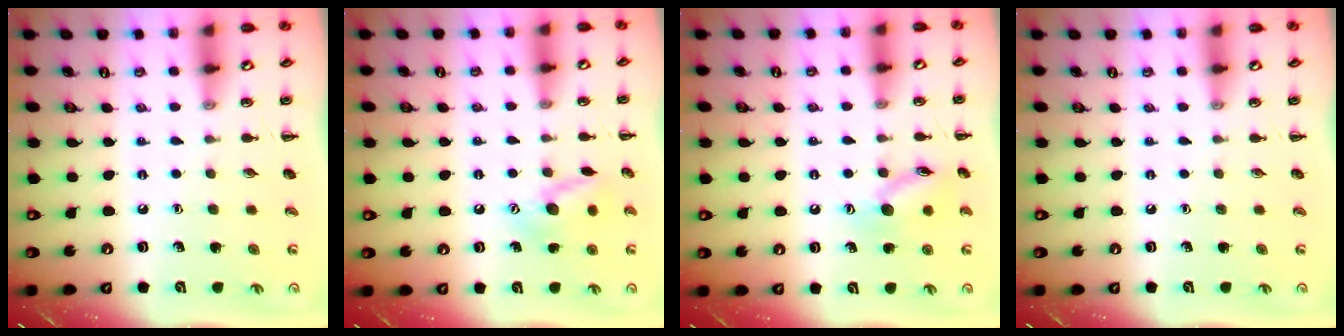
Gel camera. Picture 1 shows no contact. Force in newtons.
{"total": 11.1, "press": 11.1, "slide": 0.7}
{"total": 10.5, "press": 10.5, "slide": 0.5}
{"total": 0.0}